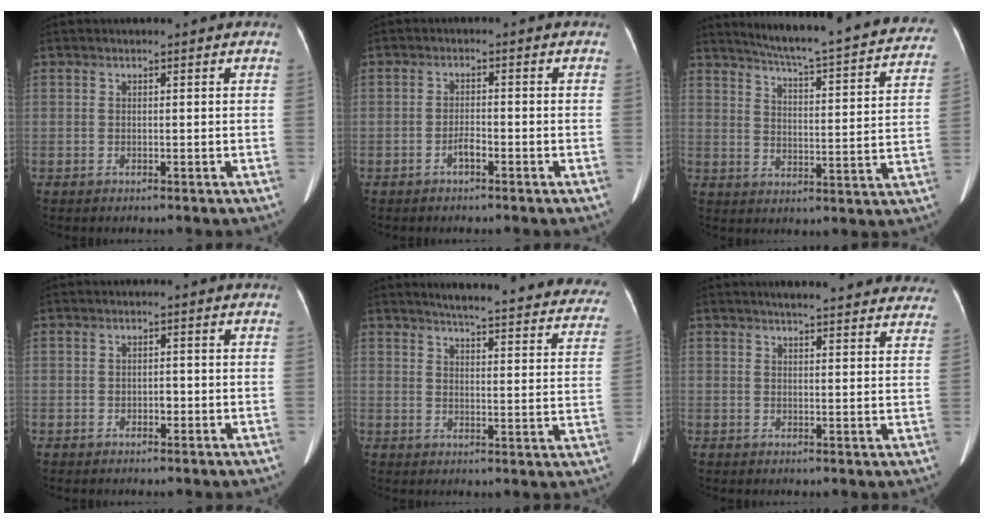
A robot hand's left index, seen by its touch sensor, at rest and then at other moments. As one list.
[{"total": 1.8, "force": [-1.3, 0.4, 1.3], "torque": [-0.024, 0.001, -0.021]}, {"total": 26.1, "force": [23.6, 2.2, 10.8], "torque": [-0.159, -0.058, 0.290]}, {"total": 1.2, "force": [-0.6, 0.8, 0.8], "torque": [-0.013, 0.002, -0.008]}, {"total": 27.7, "force": [25.5, 3.2, 10.4], "torque": [-0.130, -0.076, 0.284]}, {"total": 18.0, "force": [16.4, 3.0, 6.9], "torque": [-0.074, -0.003, 0.184]}]